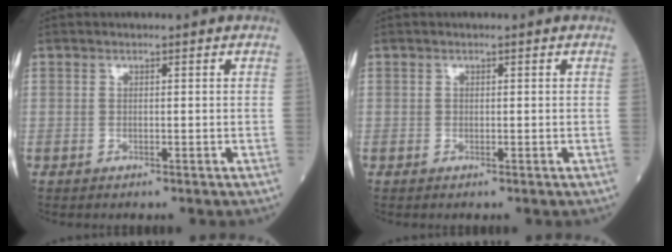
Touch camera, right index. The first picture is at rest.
{"total": 0.0}